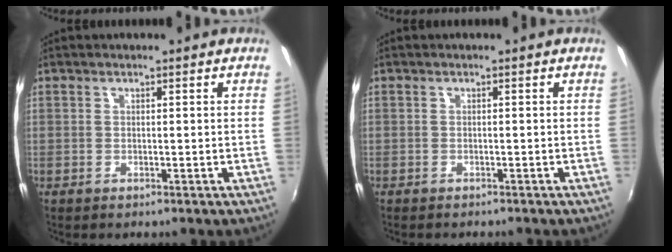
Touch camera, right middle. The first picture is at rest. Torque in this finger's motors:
{"motor_torque": [-0.52, -0.49, 0.02, -0.01]}